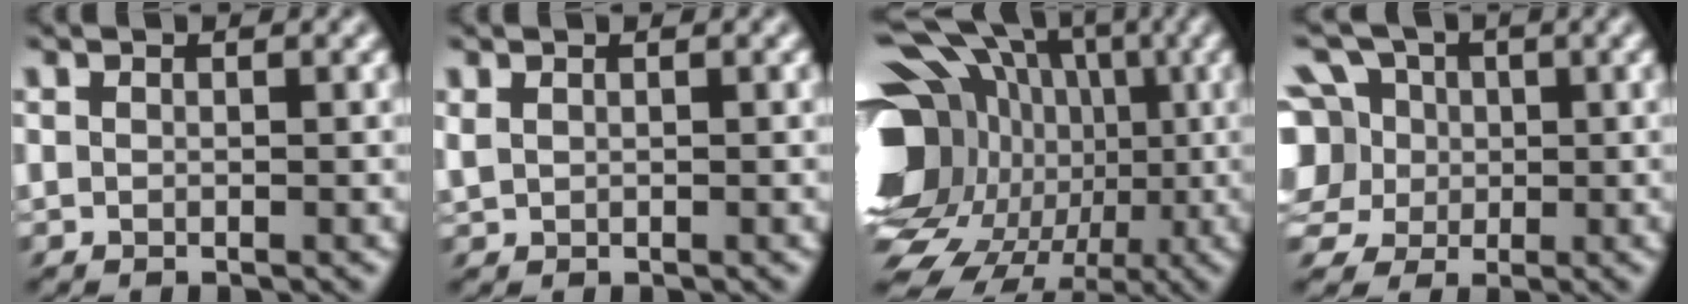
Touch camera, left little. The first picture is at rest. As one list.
[{"total": 0.9, "force": [0.1, 0.5, 0.8], "torque": [-0.023, -0.001, 0.002]}, {"total": 20.7, "force": [-4.2, 16.7, 11.5], "torque": [-0.209, 0.016, -0.116]}, {"total": 9.6, "force": [-0.5, 8.2, 4.9], "torque": [-0.102, 0.032, -0.051]}]